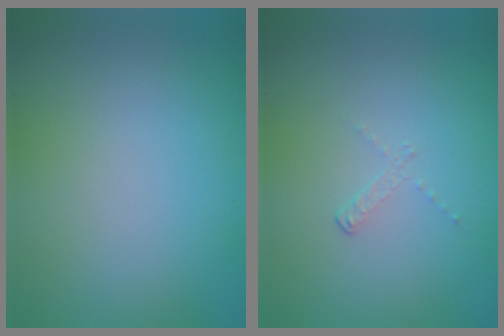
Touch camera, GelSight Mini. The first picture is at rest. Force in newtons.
{"total": 0.8, "press": 0.3, "slide": 0.7}